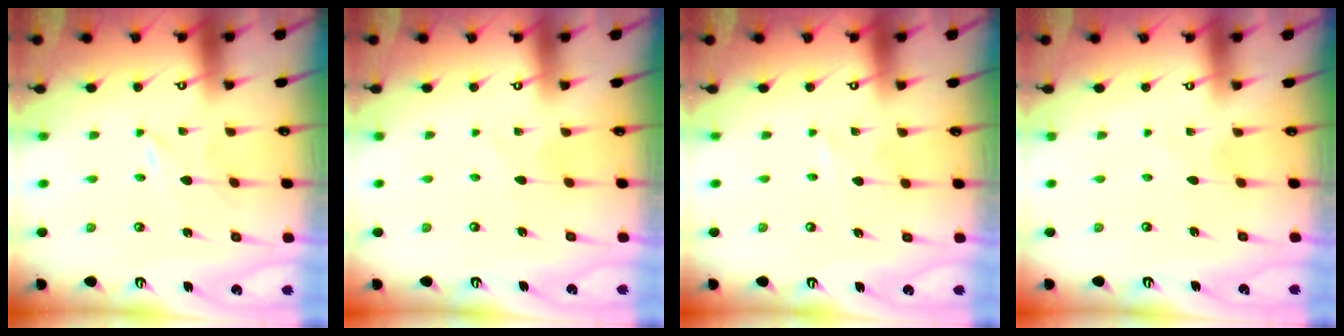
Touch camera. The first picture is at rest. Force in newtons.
{"total": 3.2, "press": 3.2, "slide": 0.5}
{"total": 1.5, "press": 1.5, "slide": 0.2}
{"total": 1.3, "press": 1.3, "slide": 0.1}